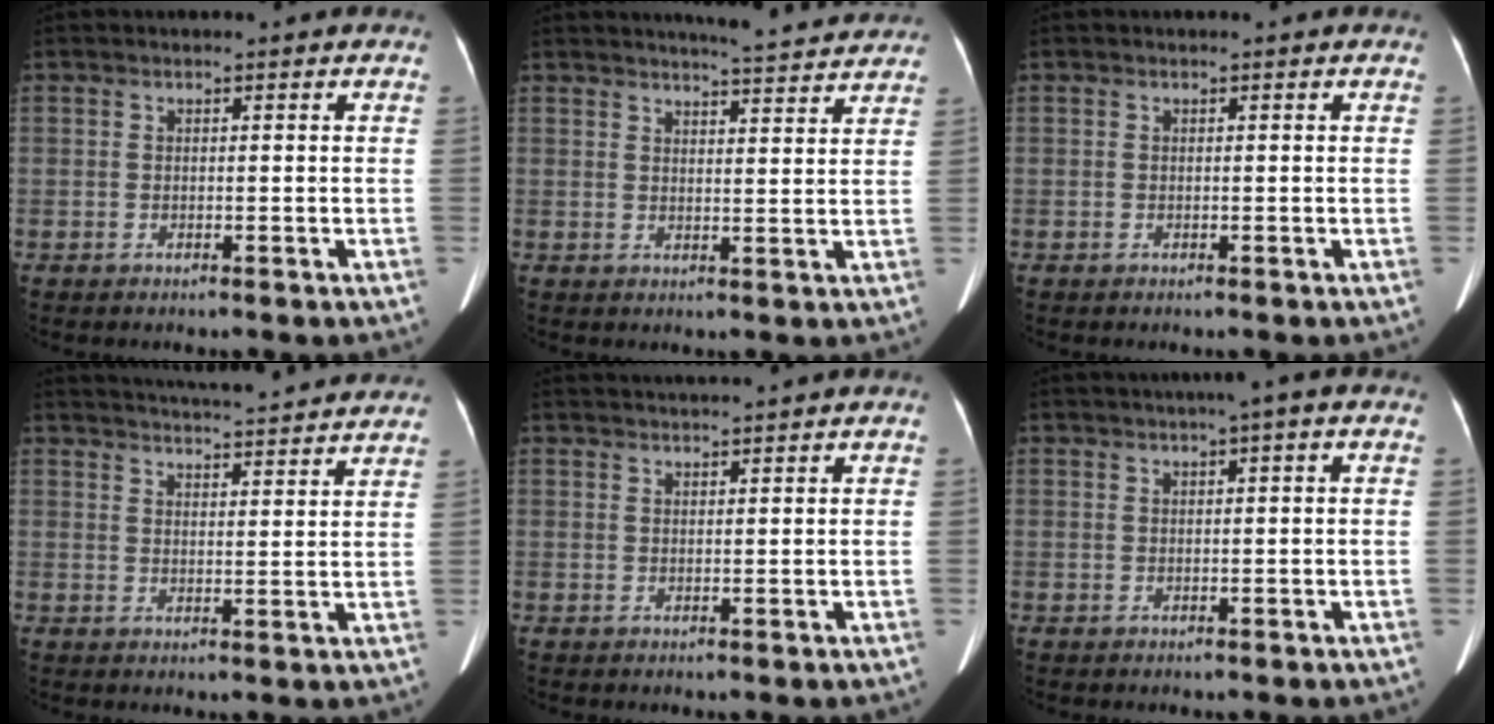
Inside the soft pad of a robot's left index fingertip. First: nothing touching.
{"total": 8.7, "force": [8.3, 0.1, 2.3], "torque": [-0.039, 0.001, 0.098]}
{"total": 0.0}
{"total": 16.0, "force": [15.0, 0.9, 5.6], "torque": [-0.089, 0.014, 0.196]}
{"total": 2.8, "force": [2.5, -1.0, 0.9], "torque": [-0.010, 0.017, 0.049]}
{"total": 3.1, "force": [1.4, 0.1, 2.8], "torque": [-0.044, 0.016, 0.018]}